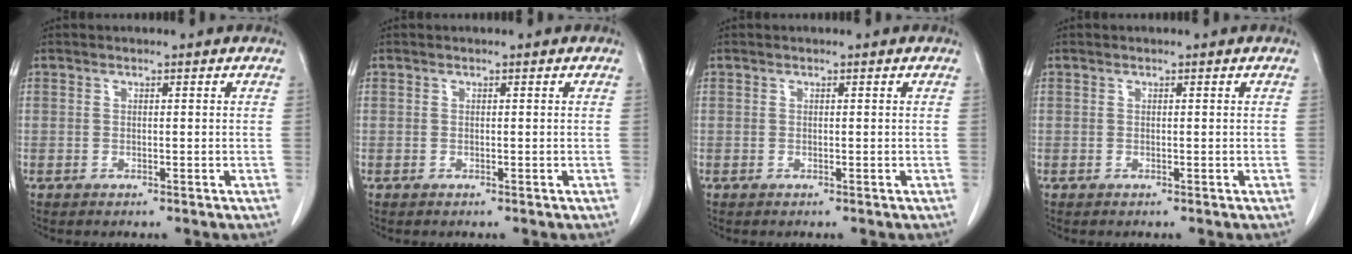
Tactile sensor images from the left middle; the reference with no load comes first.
{"total": 0.0}
{"total": 0.0}
{"total": 0.0}